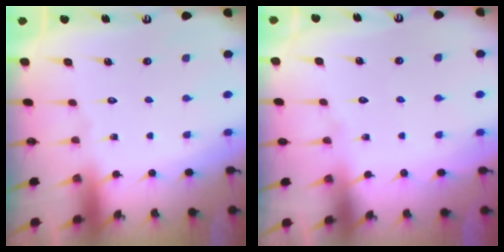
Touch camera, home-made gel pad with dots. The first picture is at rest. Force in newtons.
{"total": 4.4, "press": 4.4, "slide": 0.4}